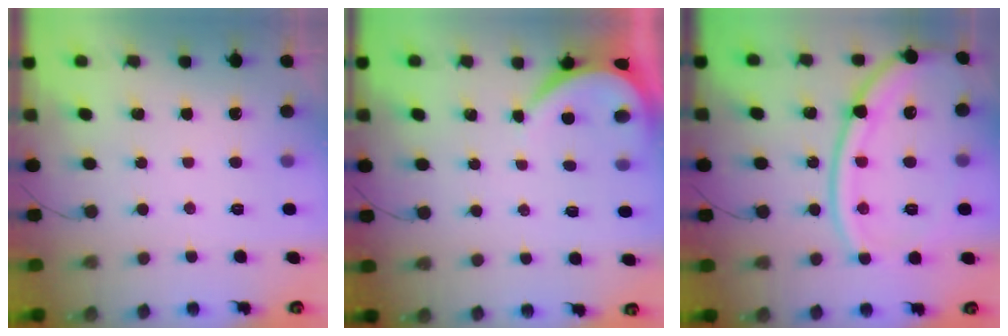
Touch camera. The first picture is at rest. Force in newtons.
{"total": 3.9, "press": 3.9, "slide": 0.7}
{"total": 18.4, "press": 18.3, "slide": 1.9}